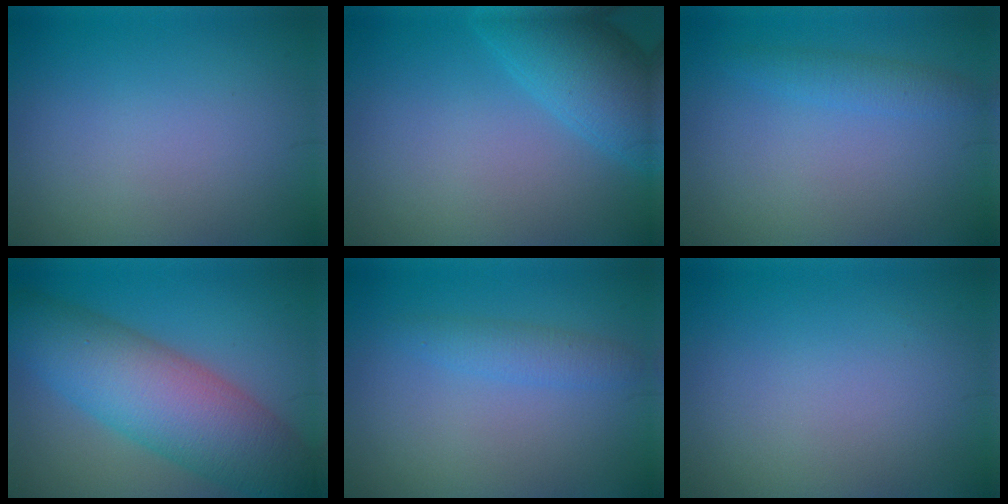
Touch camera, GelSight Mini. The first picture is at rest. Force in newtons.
{"total": 6.6, "press": 6.6, "slide": 0.2}
{"total": 1.7, "press": 1.7, "slide": 0.0}
{"total": 10.2, "press": 10.2, "slide": 0.3}
{"total": 2.0, "press": 2.0, "slide": 0.2}
{"total": 0.0}